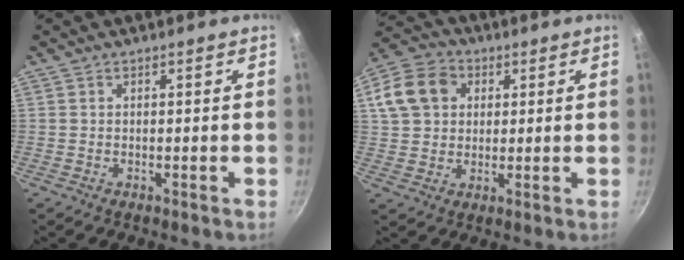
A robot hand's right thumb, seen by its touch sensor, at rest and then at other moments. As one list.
[{"total": 12.2, "force": [3.4, 9.8, 6.4], "torque": [-0.096, 0.016, 0.049]}]